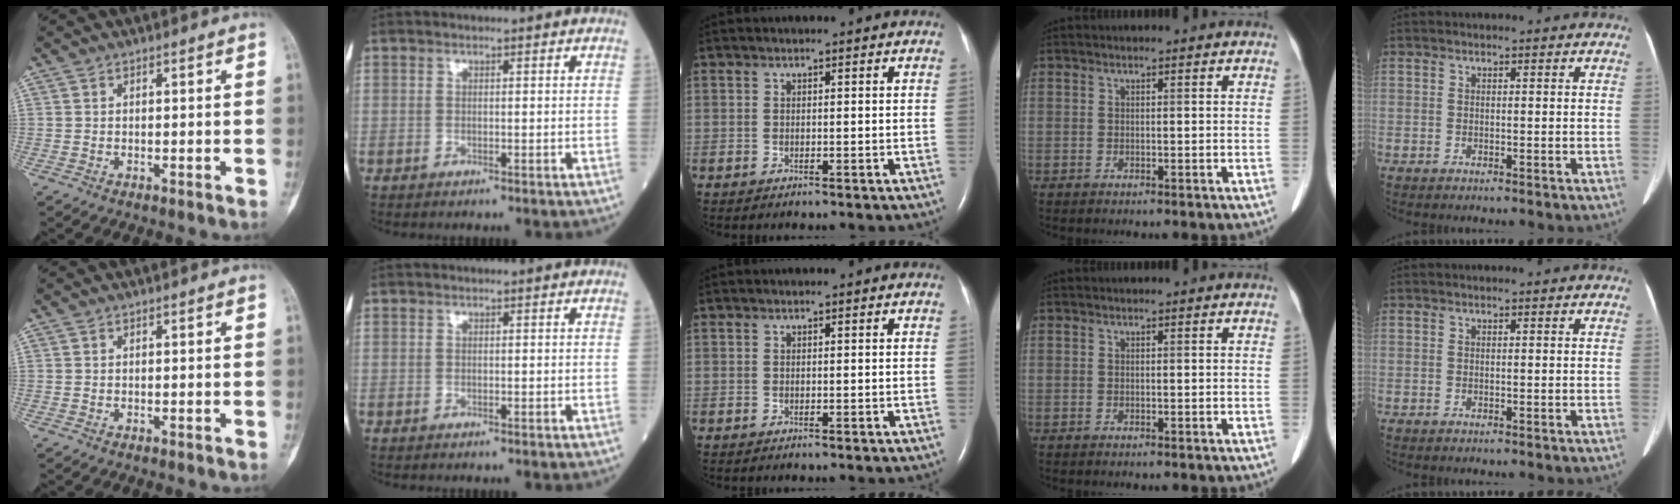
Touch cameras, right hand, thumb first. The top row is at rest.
{}